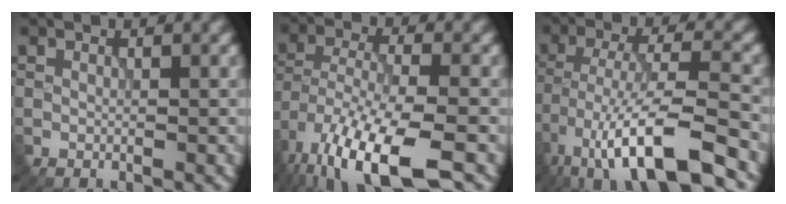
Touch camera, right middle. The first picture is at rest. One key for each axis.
{"total": 11.7, "fx": -7.5, "fy": 3.6, "fz": 8.3, "tx": -0.175, "ty": -0.022, "tz": -0.136}
{"total": 11.8, "fx": -7.3, "fy": 2.6, "fz": 8.9, "tx": -0.153, "ty": 0.008, "tz": -0.131}